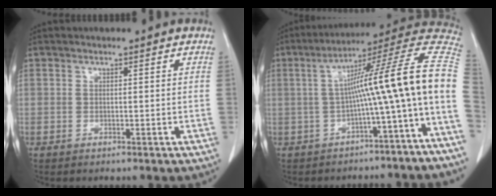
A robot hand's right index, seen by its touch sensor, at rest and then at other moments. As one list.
[{"total": 16.6, "force": [-3.2, -1.0, 16.2], "torque": [-0.208, 0.045, -0.055]}]